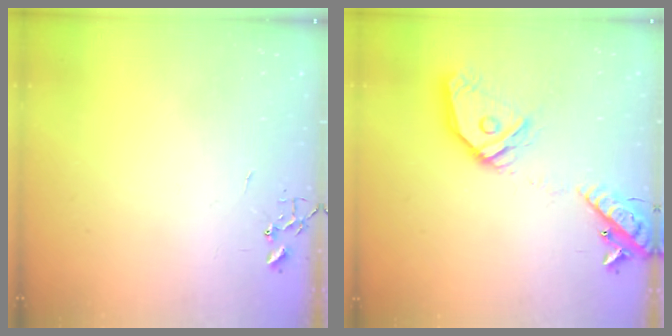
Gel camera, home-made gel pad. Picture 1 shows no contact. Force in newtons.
{"total": 21.0, "press": 20.7, "slide": 3.7}